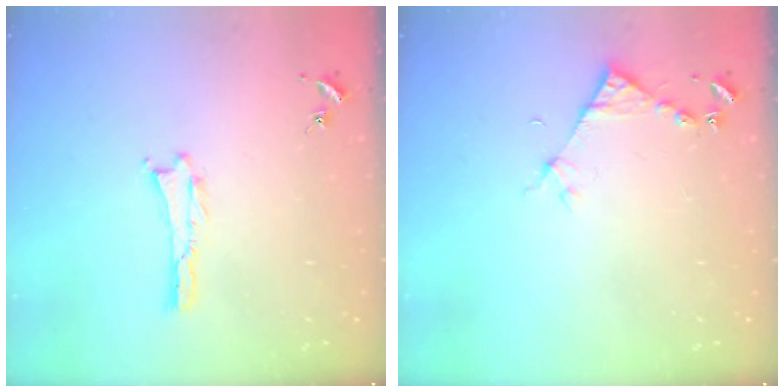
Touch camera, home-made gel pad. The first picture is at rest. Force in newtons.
{"total": 4.1, "press": 4.1, "slide": 0.3}